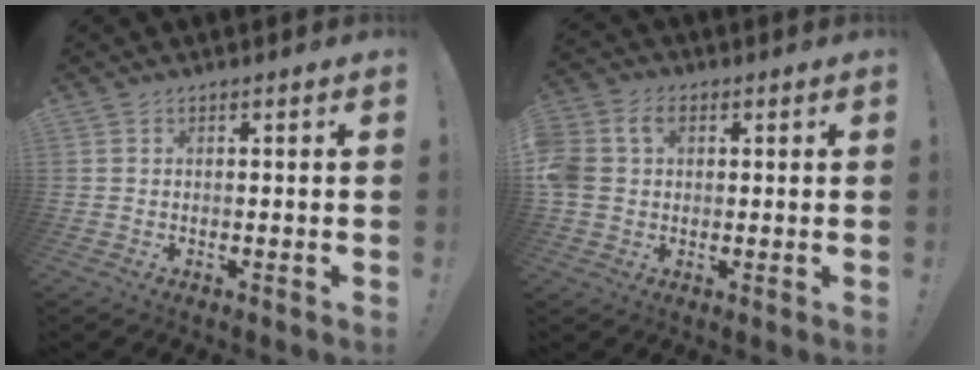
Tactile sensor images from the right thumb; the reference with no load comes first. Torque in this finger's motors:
{"motor_torque": [2.35, 2.66, 2.63, 0.14, 0.61]}